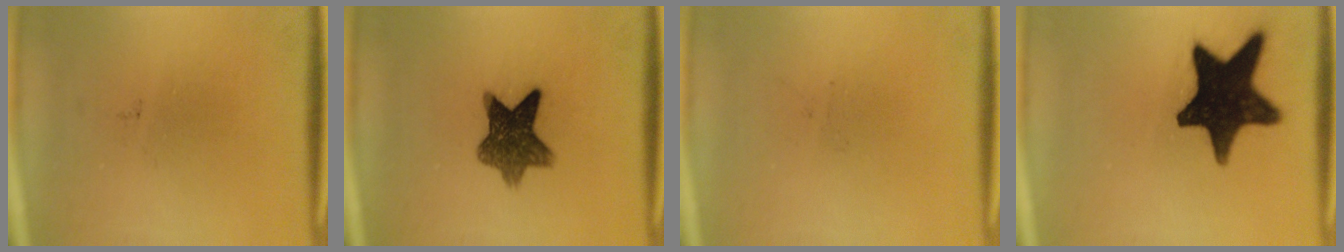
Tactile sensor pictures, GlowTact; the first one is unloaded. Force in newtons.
{"total": 8.3}
{"total": 0.0}
{"total": 17.9}